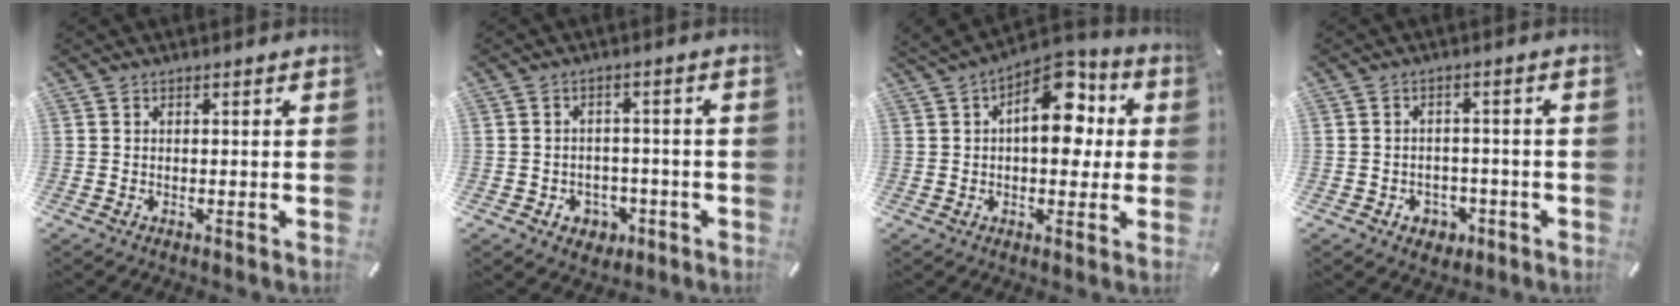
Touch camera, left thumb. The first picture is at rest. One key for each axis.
{"total": 4.7, "fx": -1.5, "fy": 4.3, "fz": 1.3, "tx": -0.017, "ty": 0.008, "tz": -0.025}
{"total": 14.0, "fx": 3.3, "fy": 8.5, "fz": 10.7, "tx": -0.145, "ty": -0.013, "tz": 0.053}
{"total": 4.2, "fx": -1.7, "fy": 3.7, "fz": 1.3, "tx": -0.013, "ty": 0.006, "tz": -0.030}